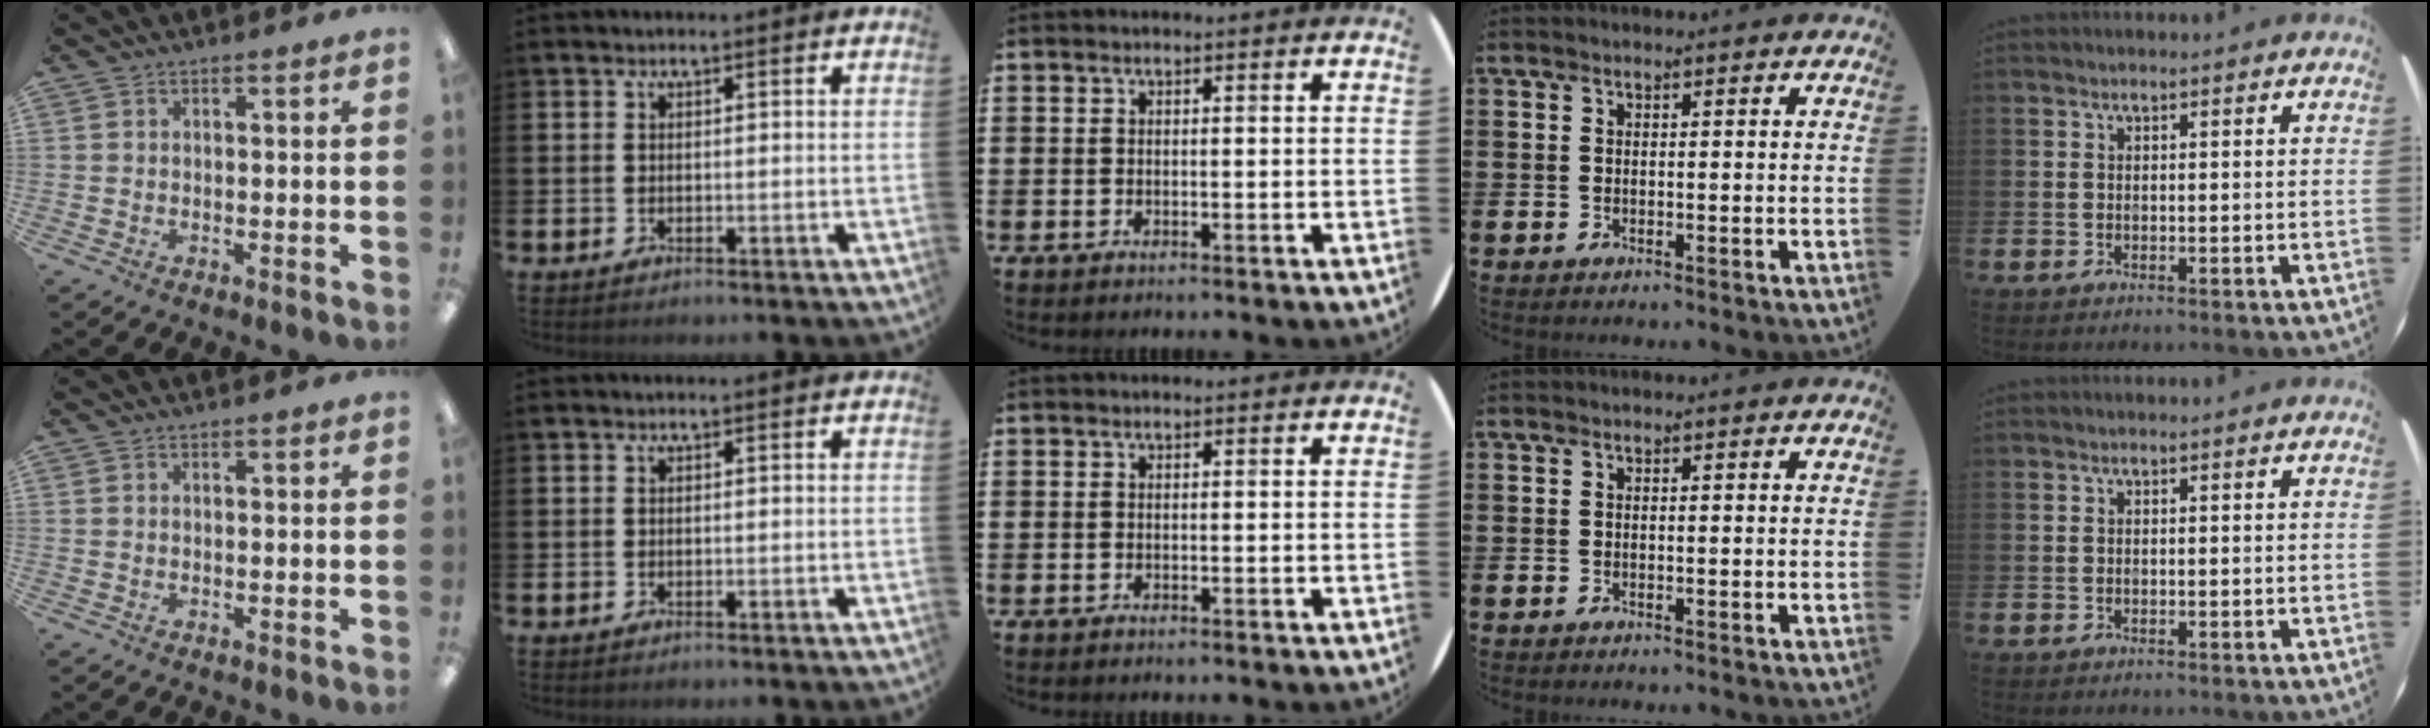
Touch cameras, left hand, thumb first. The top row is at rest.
{}